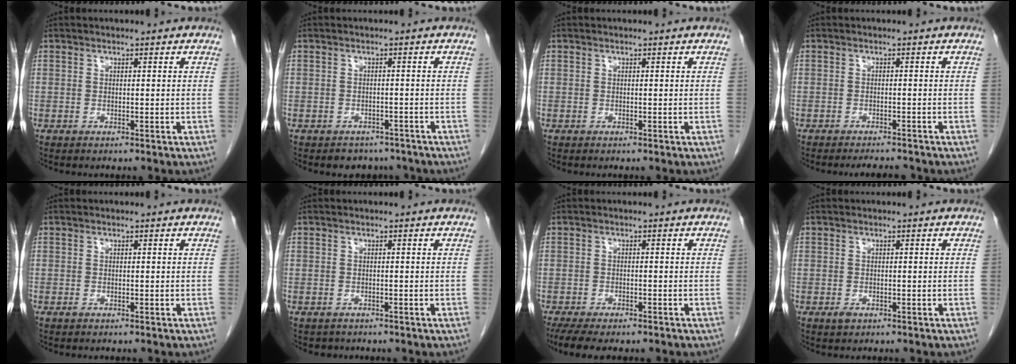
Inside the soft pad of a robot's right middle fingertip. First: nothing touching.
{"total": 3.9, "force": [-3.3, 2.0, 0.1], "torque": [-0.002, 0.006, -0.042]}
{"total": 0.0}
{"total": 3.1, "force": [-3.0, 0.3, 0.9], "torque": [-0.016, -0.009, -0.041]}
{"total": 0.0}
{"total": 1.3, "force": [-1.1, 0.7, -0.1], "torque": [-0.013, -0.002, -0.015]}
{"total": 7.7, "force": [-6.0, 2.1, 4.3], "torque": [-0.068, -0.014, -0.090]}
{"total": 0.9, "force": [-0.5, 0.5, 0.6], "torque": [-0.010, 0.000, -0.003]}